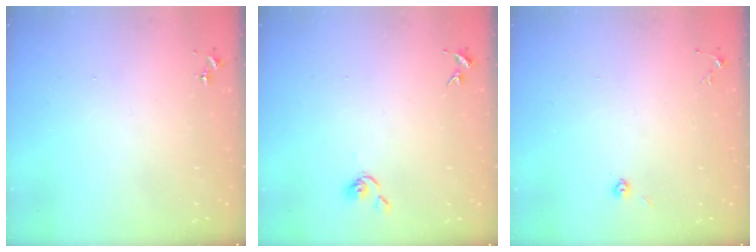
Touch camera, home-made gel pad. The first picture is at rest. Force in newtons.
{"total": 5.1, "press": 5.1, "slide": 0.5}
{"total": 3.1, "press": 3.0, "slide": 1.0}